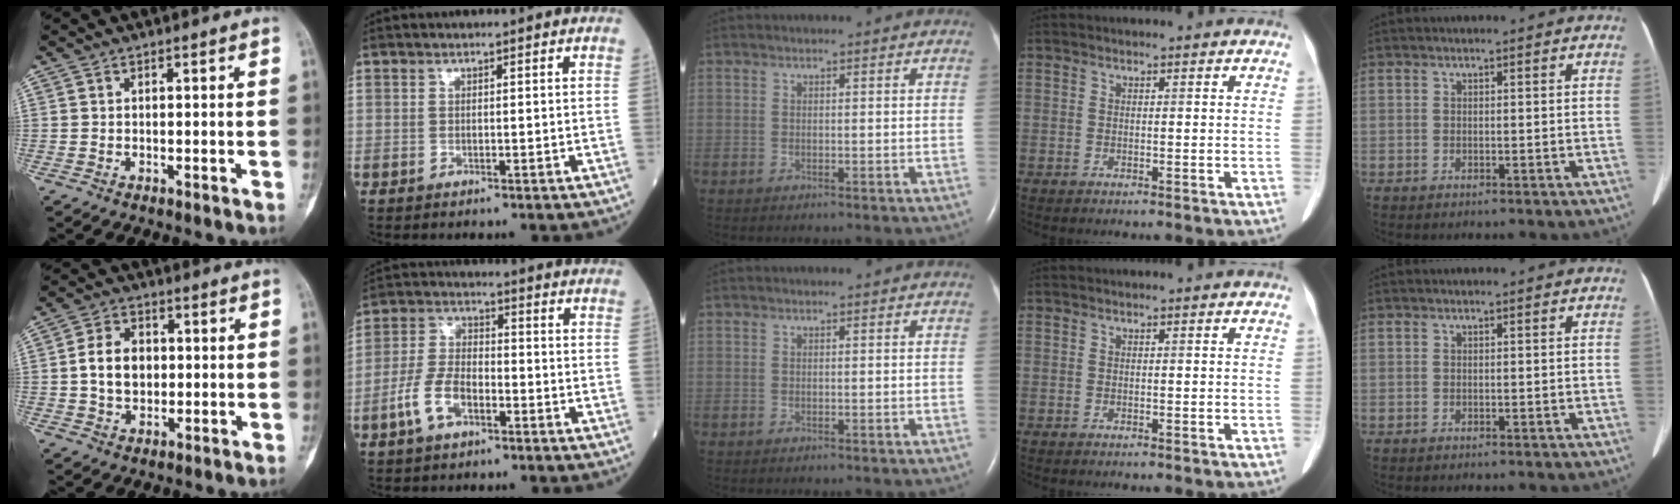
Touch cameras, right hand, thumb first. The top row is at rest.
{"thumb": {"total": 8.2, "force": [0.2, 6.1, 5.5], "torque": [-0.077, 0.008, 0.003]}, "index": {"total": 7.7, "force": [-3.4, 3.8, 5.8], "torque": [-0.129, 0.010, -0.069]}}